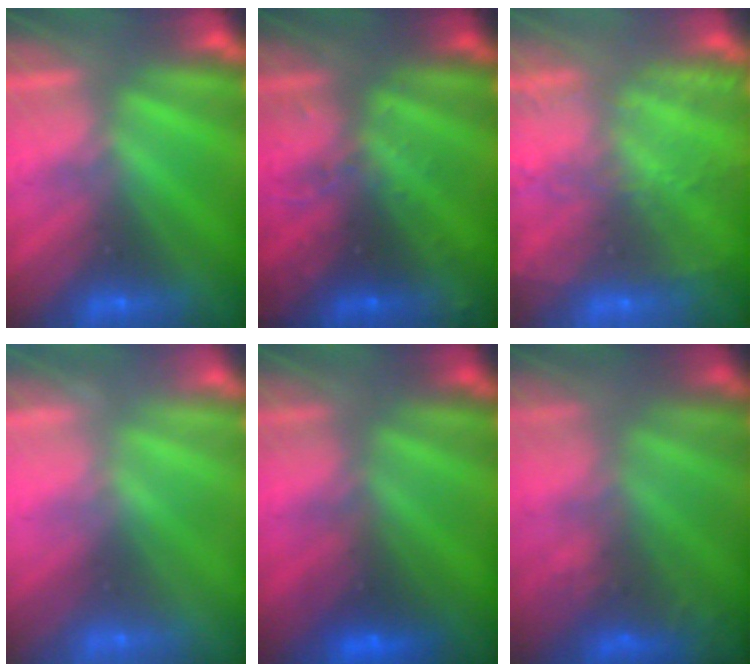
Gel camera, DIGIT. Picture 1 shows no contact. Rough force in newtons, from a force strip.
{"total": 2.9}
{"total": 9.1}
{"total": 2.4}
{"total": 7.3}
{"total": 8.2}